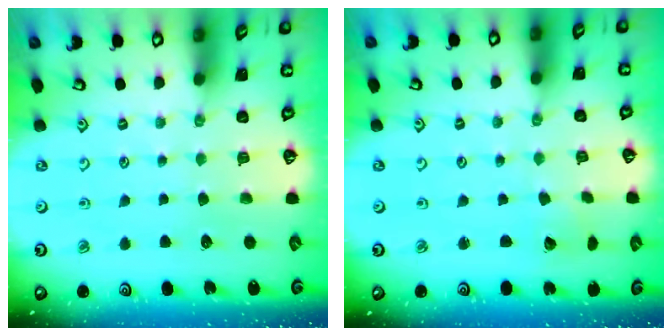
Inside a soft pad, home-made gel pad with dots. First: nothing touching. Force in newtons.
{"total": 2.6, "press": 2.6, "slide": 0.3}